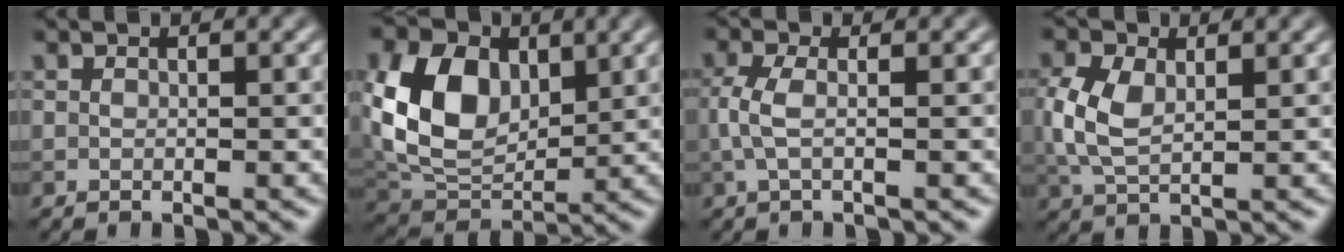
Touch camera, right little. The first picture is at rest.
{"total": 9.4, "force": [1.9, 6.5, 6.6], "torque": [-0.148, -0.002, 0.032]}
{"total": 2.3, "force": [-0.2, 0.7, 2.2], "torque": [-0.052, 0.003, -0.007]}
{"total": 4.3, "force": [0.5, 2.6, 3.4], "torque": [-0.088, 0.003, 0.013]}